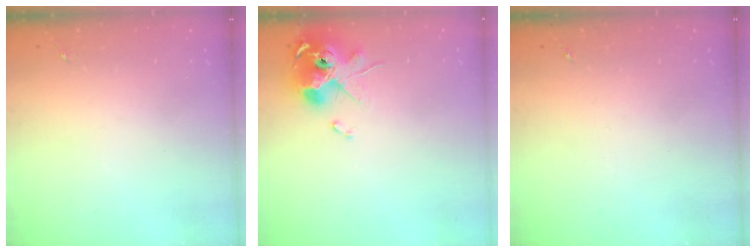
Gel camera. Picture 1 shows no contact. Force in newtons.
{"total": 13.0, "press": 12.9, "slide": 1.8}
{"total": 0.0}